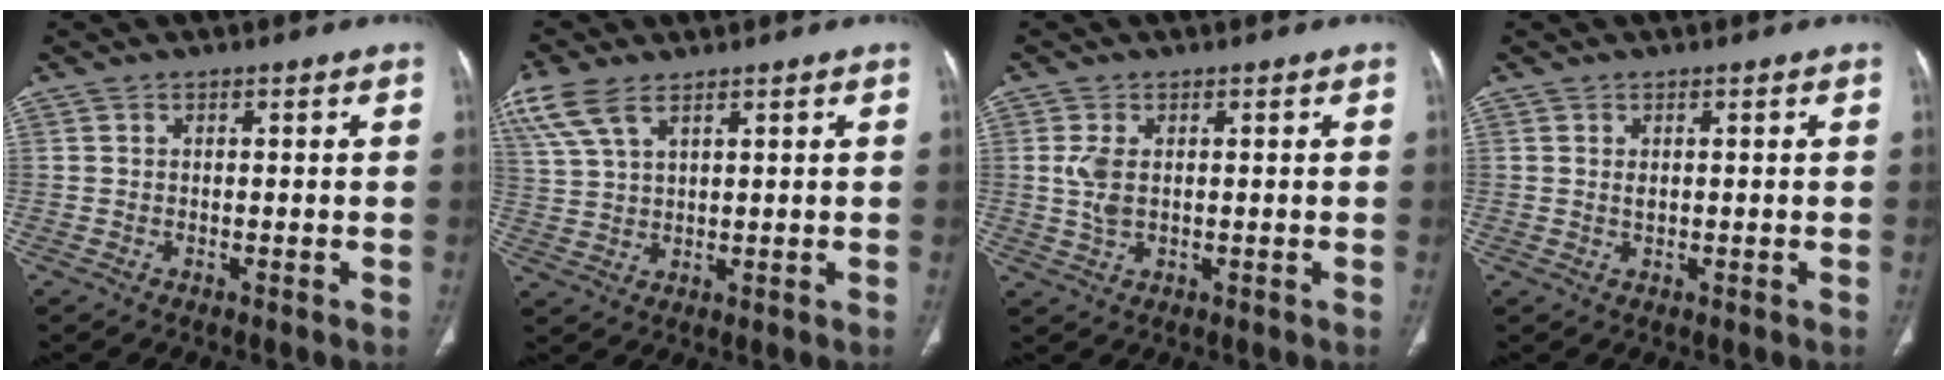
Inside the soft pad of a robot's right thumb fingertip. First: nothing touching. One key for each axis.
{"total": 10.0, "fx": 6.0, "fy": 4.8, "fz": 6.4, "tx": -0.152, "ty": 0.000, "tz": 0.126}
{"total": 3.8, "fx": 0.5, "fy": 2.1, "fz": 3.1, "tx": -0.077, "ty": -0.001, "tz": 0.014}
{"total": 0.9, "fx": 0.2, "fy": 0.5, "fz": 0.7, "tx": -0.014, "ty": -0.002, "tz": 0.007}